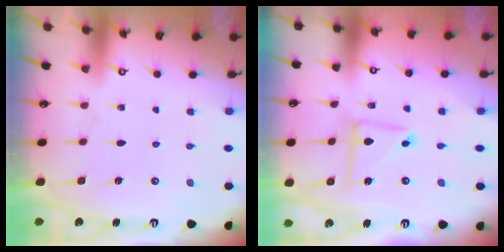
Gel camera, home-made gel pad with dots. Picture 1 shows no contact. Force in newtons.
{"total": 7.2, "press": 7.2, "slide": 0.7}